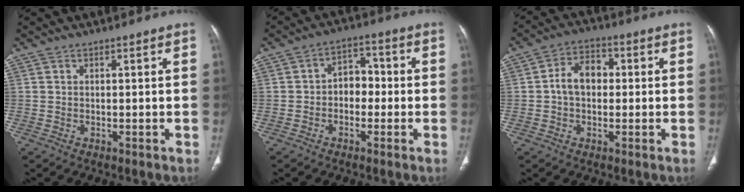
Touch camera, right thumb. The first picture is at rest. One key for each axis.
{"total": 5.9, "fx": -0.9, "fy": 4.4, "fz": 3.7, "tx": -0.026, "ty": 0.027, "tz": -0.028}
{"total": 7.2, "fx": 0.2, "fy": 5.2, "fz": 4.9, "tx": -0.068, "ty": 0.021, "tz": -0.006}